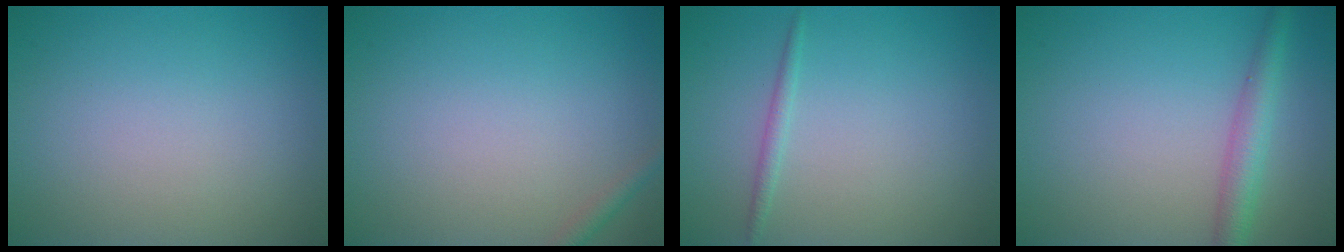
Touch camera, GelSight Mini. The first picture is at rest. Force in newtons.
{"total": 1.0, "press": 1.0, "slide": 0.0}
{"total": 0.9, "press": 0.9, "slide": 0.0}
{"total": 3.0, "press": 3.0, "slide": 0.1}